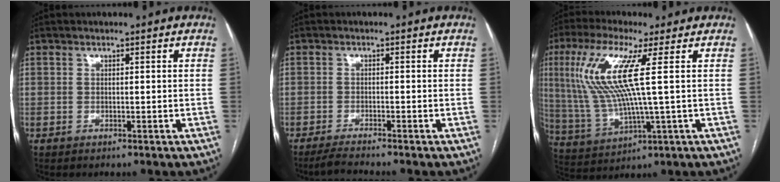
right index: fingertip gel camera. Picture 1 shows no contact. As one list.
[{"total": 3.0, "force": [-2.7, -0.9, 1.0], "torque": [-0.028, -0.017, -0.052]}, {"total": 12.8, "force": [3.2, 0.6, 12.4], "torque": [-0.290, 0.003, 0.064]}]